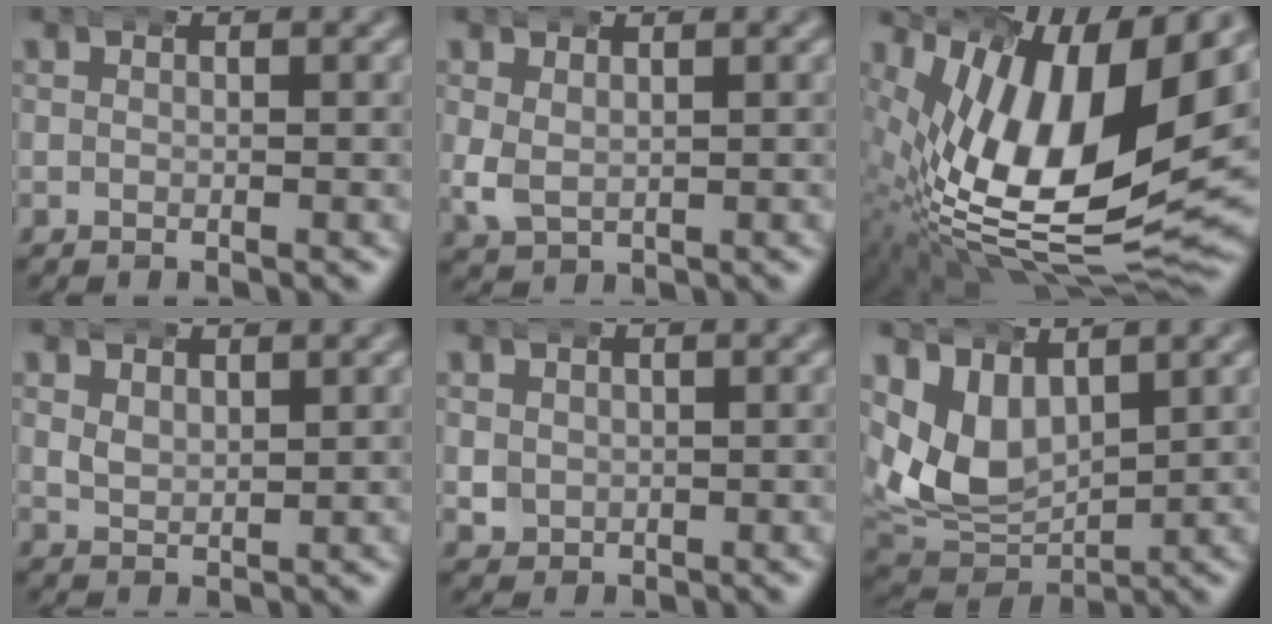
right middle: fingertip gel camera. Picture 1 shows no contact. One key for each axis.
{"total": 1.7, "fx": 0.7, "fy": 1.1, "fz": 1.0, "tx": -0.038, "ty": -0.015, "tz": 0.026}
{"total": 16.8, "fx": 0.3, "fy": 8.5, "fz": 14.4, "tx": -0.264, "ty": -0.046, "tz": 0.040}
{"total": 1.5, "fx": 1.4, "fy": 0.4, "fz": 0.5, "tx": -0.020, "ty": -0.015, "tz": 0.037}
{"total": 1.7, "fx": 0.6, "fy": 1.5, "fz": 0.4, "tx": -0.027, "ty": -0.011, "tz": 0.020}
{"total": 7.9, "fx": 1.5, "fy": 6.3, "fz": 4.6, "tx": -0.119, "ty": -0.013, "tz": 0.029}